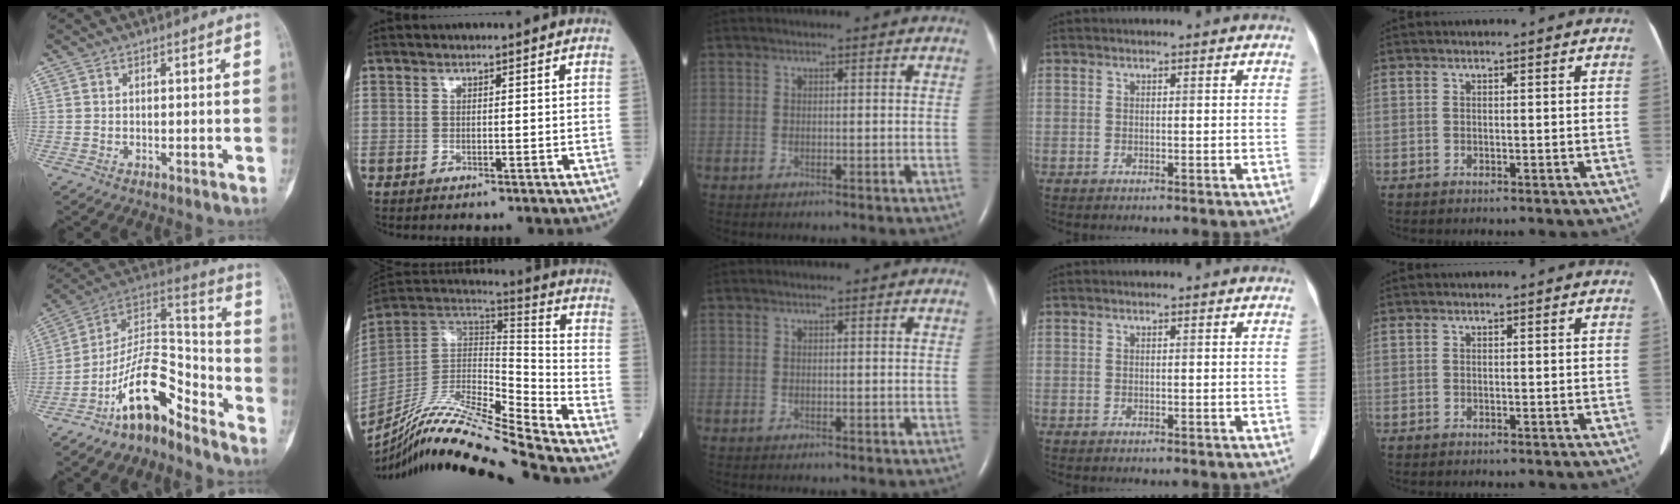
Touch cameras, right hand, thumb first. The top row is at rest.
{"thumb": {"total": 14.5, "force": [-9.9, 5.6, 9.0], "torque": [-0.140, 0.111, -0.182]}, "index": {"total": 19.2, "force": [-17.2, -1.6, 8.4], "torque": [-0.164, 0.019, -0.315]}}